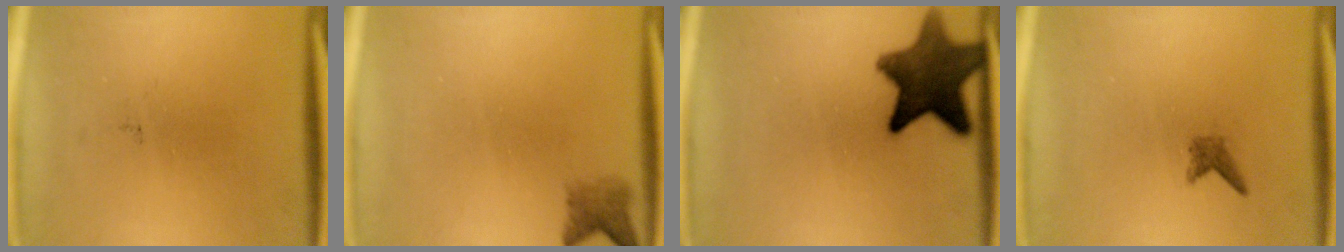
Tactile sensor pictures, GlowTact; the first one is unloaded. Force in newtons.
{"total": 2.3}
{"total": 11.6}
{"total": 1.2}